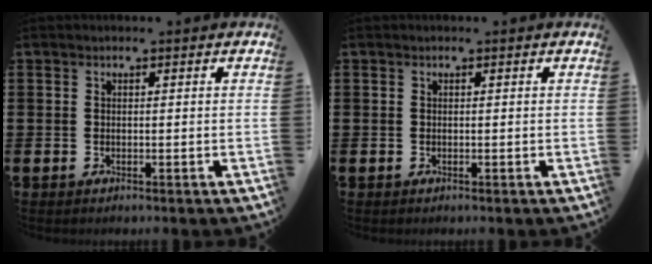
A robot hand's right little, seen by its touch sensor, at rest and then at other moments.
{"total": 0.0}